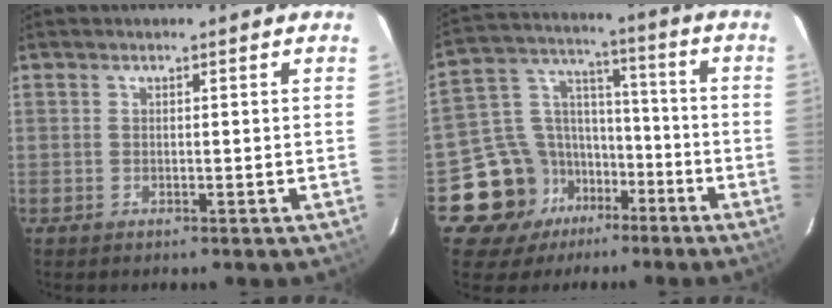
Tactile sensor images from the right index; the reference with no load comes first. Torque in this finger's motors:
{"motor_torque": [0.07, -0.16, -0.31, -0.21]}